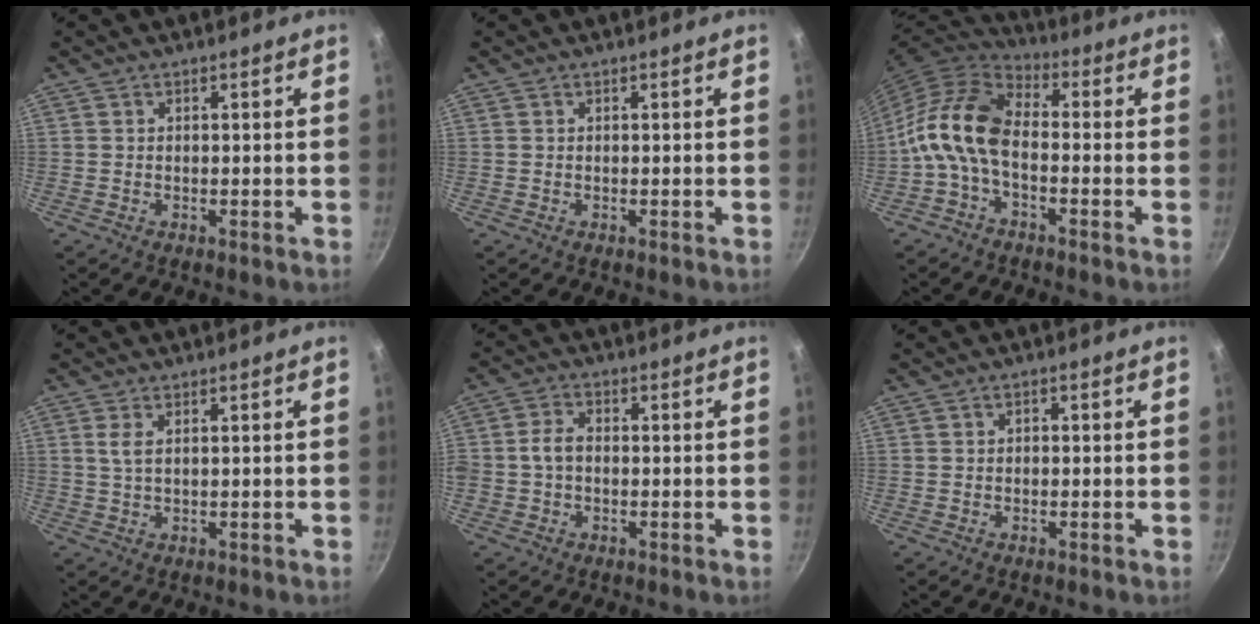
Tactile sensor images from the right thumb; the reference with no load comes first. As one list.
[{"total": 0.0}, {"total": 11.7, "force": [-2.5, 6.8, 9.2], "torque": [-0.173, 0.040, -0.069]}, {"total": 2.4, "force": [0.8, 1.0, 2.0], "torque": [-0.042, -0.004, 0.017]}, {"total": 3.9, "force": [-0.6, 2.8, 2.6], "torque": [-0.044, 0.017, -0.016]}, {"total": 0.8, "force": [-0.2, 0.7, 0.5], "torque": [-0.008, 0.006, -0.003]}]